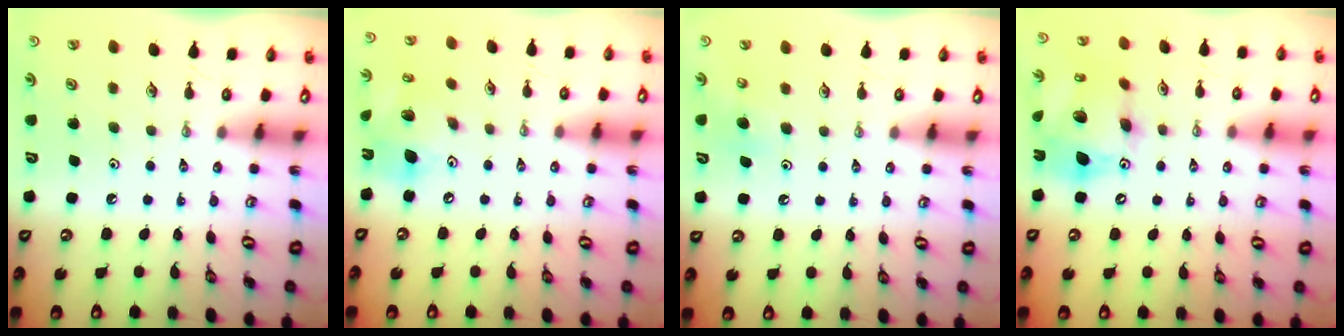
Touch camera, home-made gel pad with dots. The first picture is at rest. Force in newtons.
{"total": 15.5, "press": 15.3, "slide": 2.9}
{"total": 5.4, "press": 5.4, "slide": 0.5}
{"total": 16.3, "press": 16.3, "slide": 1.7}